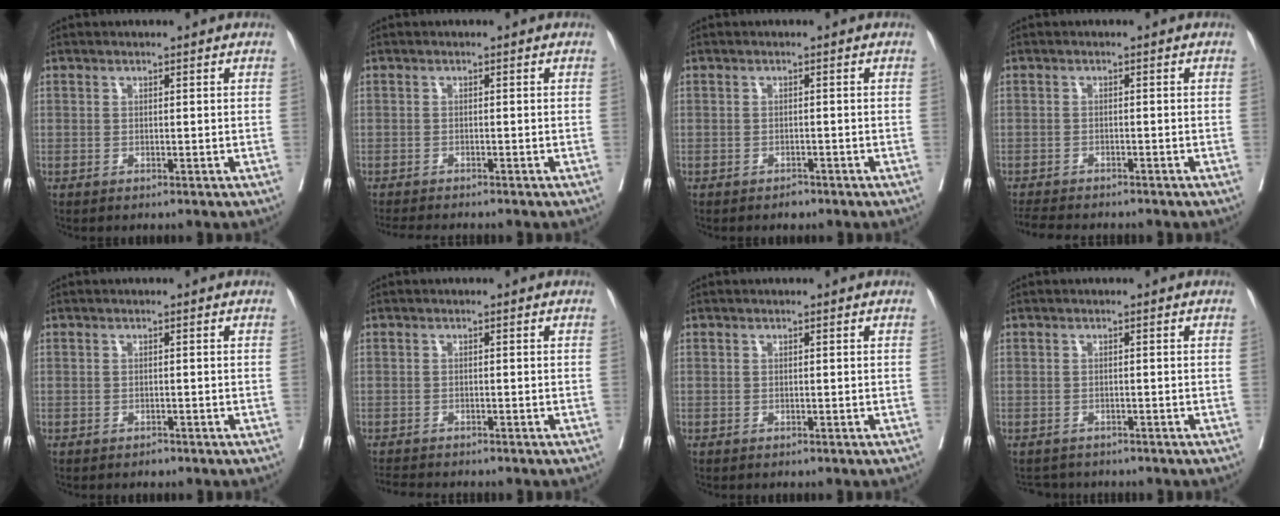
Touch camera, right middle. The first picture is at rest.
{"total": 4.6, "force": [-4.3, 0.2, 1.8], "torque": [-0.020, -0.013, -0.067]}
{"total": 1.2, "force": [-1.0, 0.6, 0.4], "torque": [-0.010, 0.000, -0.013]}
{"total": 6.9, "force": [-6.2, 1.2, 2.6], "torque": [-0.037, -0.010, -0.096]}
{"total": 0.7, "force": [-0.6, 0.3, 0.2], "torque": [-0.007, 0.000, -0.008]}
{"total": 4.0, "force": [-3.8, 0.5, 1.2], "torque": [-0.015, -0.012, -0.061]}
{"total": 0.0}
{"total": 2.7, "force": [-2.5, 1.0, -0.2], "torque": [0.005, -0.004, -0.039]}